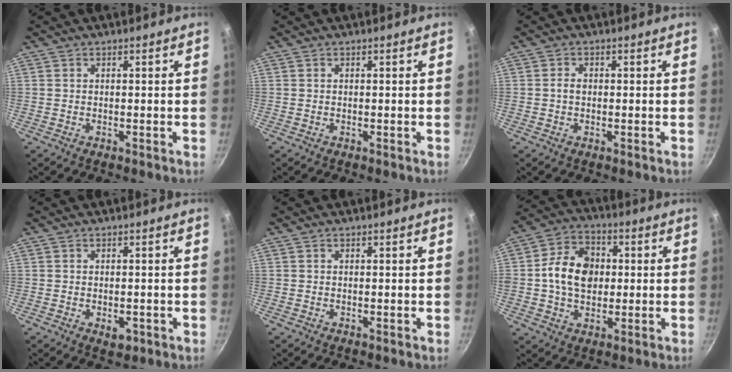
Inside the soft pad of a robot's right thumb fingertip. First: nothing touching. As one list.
[{"total": 0.0}, {"total": 1.7, "force": [0.0, 1.2, 1.1], "torque": [-0.018, 0.006, -0.002]}, {"total": 2.8, "force": [-0.9, 1.8, 2.0], "torque": [-0.023, 0.001, -0.010]}, {"total": 0.0}, {"total": 12.2, "force": [0.7, 9.3, 7.9], "torque": [-0.111, 0.015, -0.001]}]